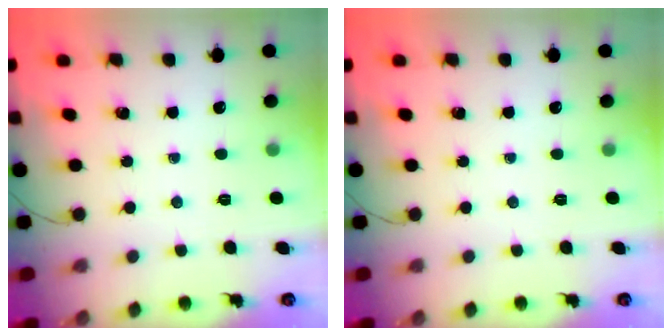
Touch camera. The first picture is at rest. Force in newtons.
{"total": 0.0}